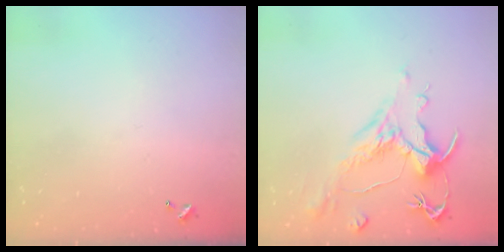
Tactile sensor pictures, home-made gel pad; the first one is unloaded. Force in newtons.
{"total": 1.5, "press": 0.5, "slide": 1.4}